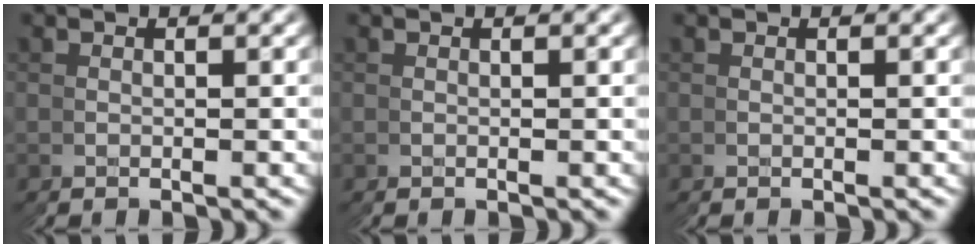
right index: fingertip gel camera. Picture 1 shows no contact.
{"total": 0.0}
{"total": 0.0}